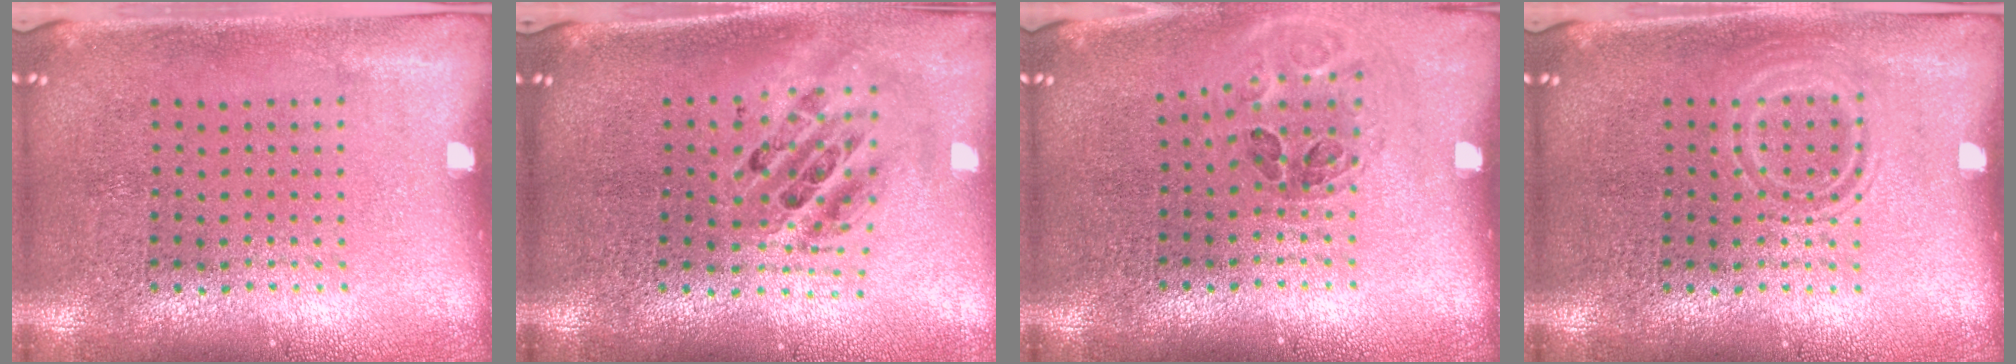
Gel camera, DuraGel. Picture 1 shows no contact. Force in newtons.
{"total": 2.0, "press": 1.5, "slide": 1.3}
{"total": 1.0, "press": 1.0, "slide": 0.1}
{"total": 1.7, "press": 1.7, "slide": 0.2}